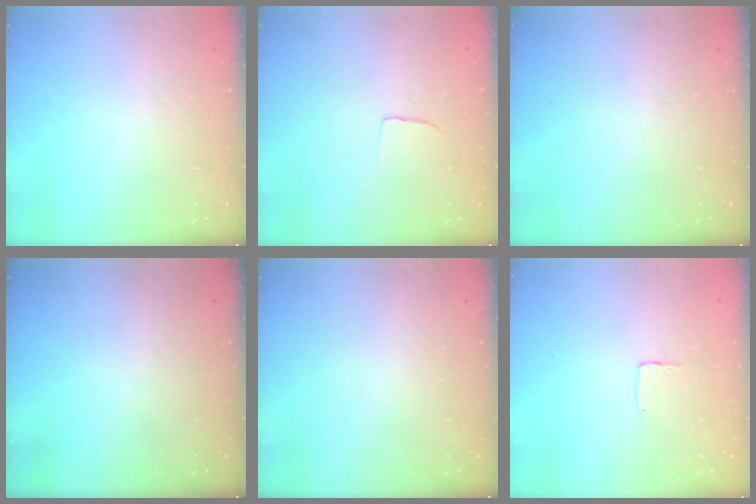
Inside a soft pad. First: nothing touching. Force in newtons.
{"total": 2.4, "press": 2.4, "slide": 0.1}
{"total": 0.0}
{"total": 0.0}
{"total": 0.0}
{"total": 3.7, "press": 3.7, "slide": 0.1}